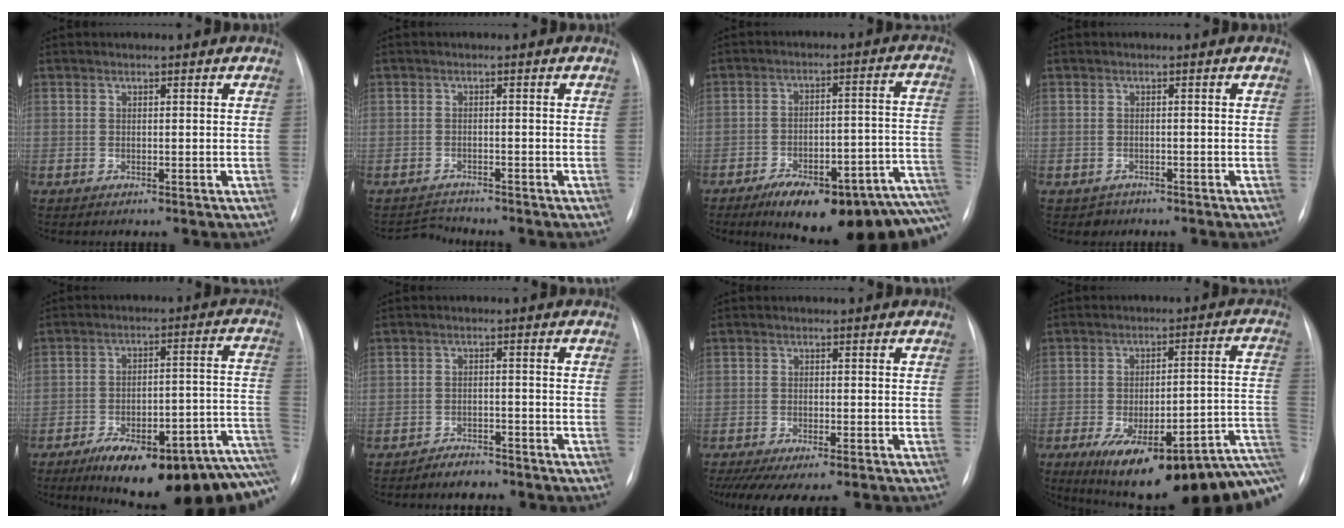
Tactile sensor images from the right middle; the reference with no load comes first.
{"total": 2.2, "force": [-2.0, 0.2, -1.0], "torque": [0.016, -0.012, -0.032]}
{"total": 21.2, "force": [-13.1, 6.4, 15.3], "torque": [-0.134, 0.044, -0.173]}
{"total": 1.6, "force": [-1.0, 1.2, -0.2], "torque": [-0.001, 0.005, -0.015]}
{"total": 23.0, "force": [-13.0, 6.9, 17.6], "torque": [-0.174, 0.041, -0.176]}
{"total": 3.1, "force": [-2.8, 1.3, 0.5], "torque": [-0.015, 0.003, -0.041]}
{"total": 11.2, "force": [-9.0, 2.9, 6.1], "torque": [-0.095, -0.007, -0.123]}
{"total": 24.0, "force": [-12.8, 6.1, 19.3], "torque": [-0.205, 0.020, -0.173]}